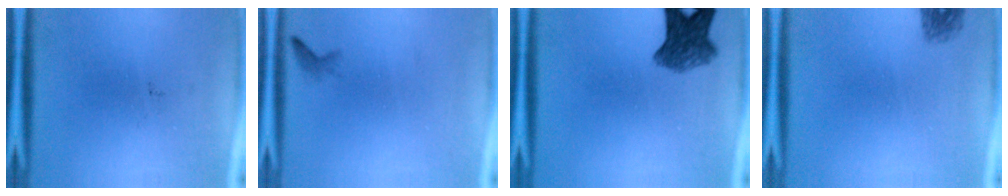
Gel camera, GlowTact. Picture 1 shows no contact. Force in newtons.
{"total": 0.7}
{"total": 6.5}
{"total": 1.6}